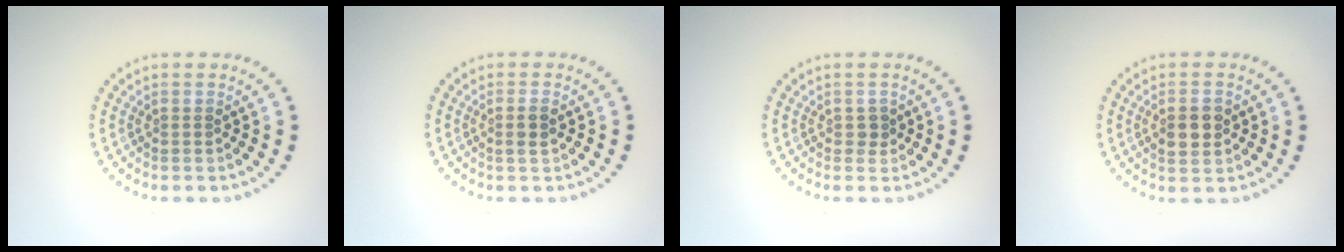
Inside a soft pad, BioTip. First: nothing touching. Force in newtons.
{"total": 1.3, "press": 1.2, "slide": 0.5}
{"total": 0.9, "press": 0.8, "slide": 0.4}
{"total": 2.8, "press": 2.8, "slide": 0.1}